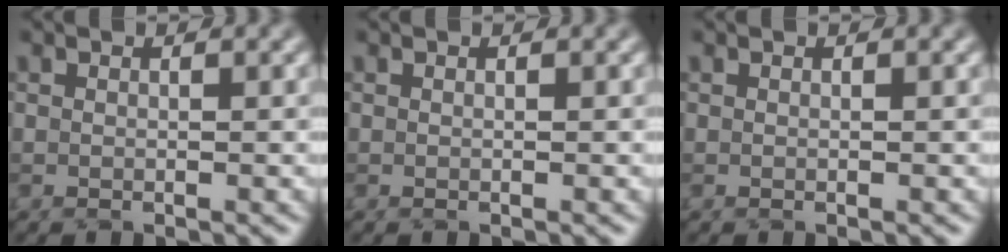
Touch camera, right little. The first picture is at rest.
{"total": 0.0}
{"total": 0.0}